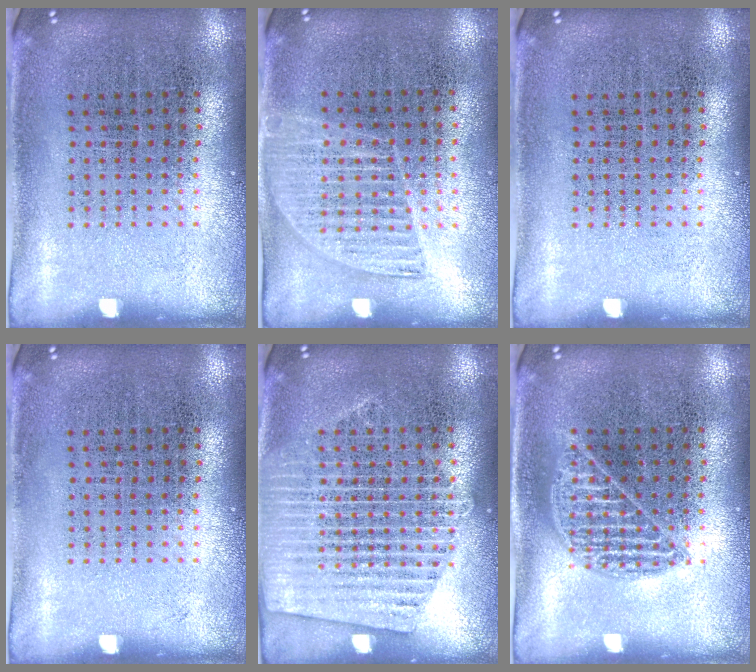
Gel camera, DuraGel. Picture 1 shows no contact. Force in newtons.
{"total": 1.3, "press": 1.2, "slide": 0.6}
{"total": 0.0}
{"total": 0.0}
{"total": 1.8, "press": 1.7, "slide": 0.3}
{"total": 0.9, "press": 0.9, "slide": 0.0}